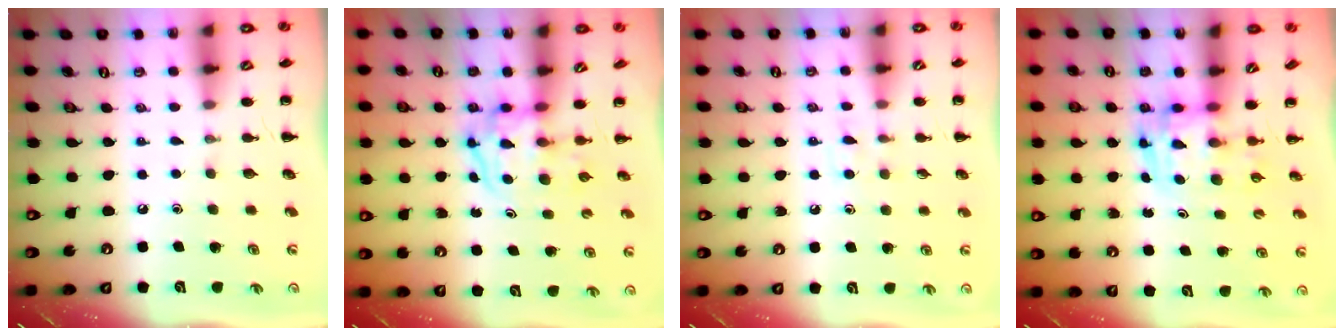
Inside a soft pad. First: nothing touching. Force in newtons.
{"total": 3.8, "press": 3.7, "slide": 0.5}
{"total": 5.9, "press": 5.6, "slide": 2.0}
{"total": 3.5, "press": 3.5, "slide": 0.6}